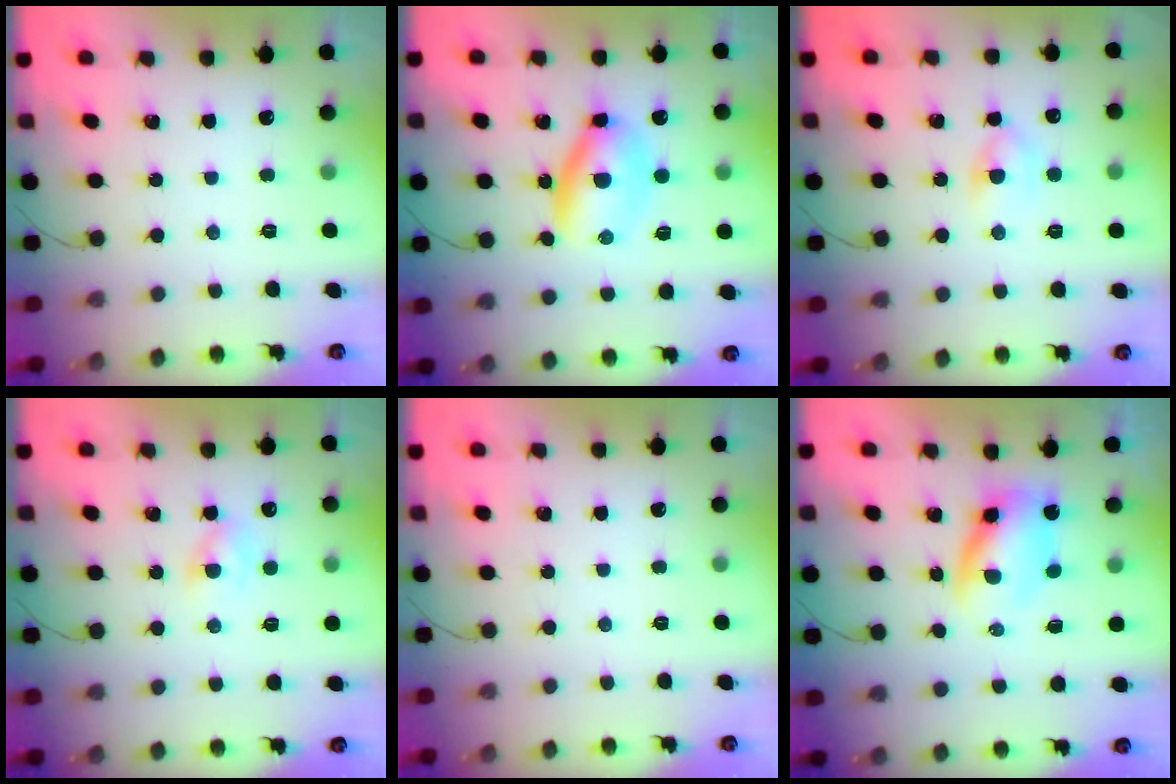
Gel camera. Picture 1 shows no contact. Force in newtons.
{"total": 7.0, "press": 6.9, "slide": 1.1}
{"total": 5.2, "press": 4.9, "slide": 1.7}
{"total": 2.2, "press": 2.0, "slide": 1.1}
{"total": 0.0}
{"total": 4.9, "press": 4.8, "slide": 1.0}